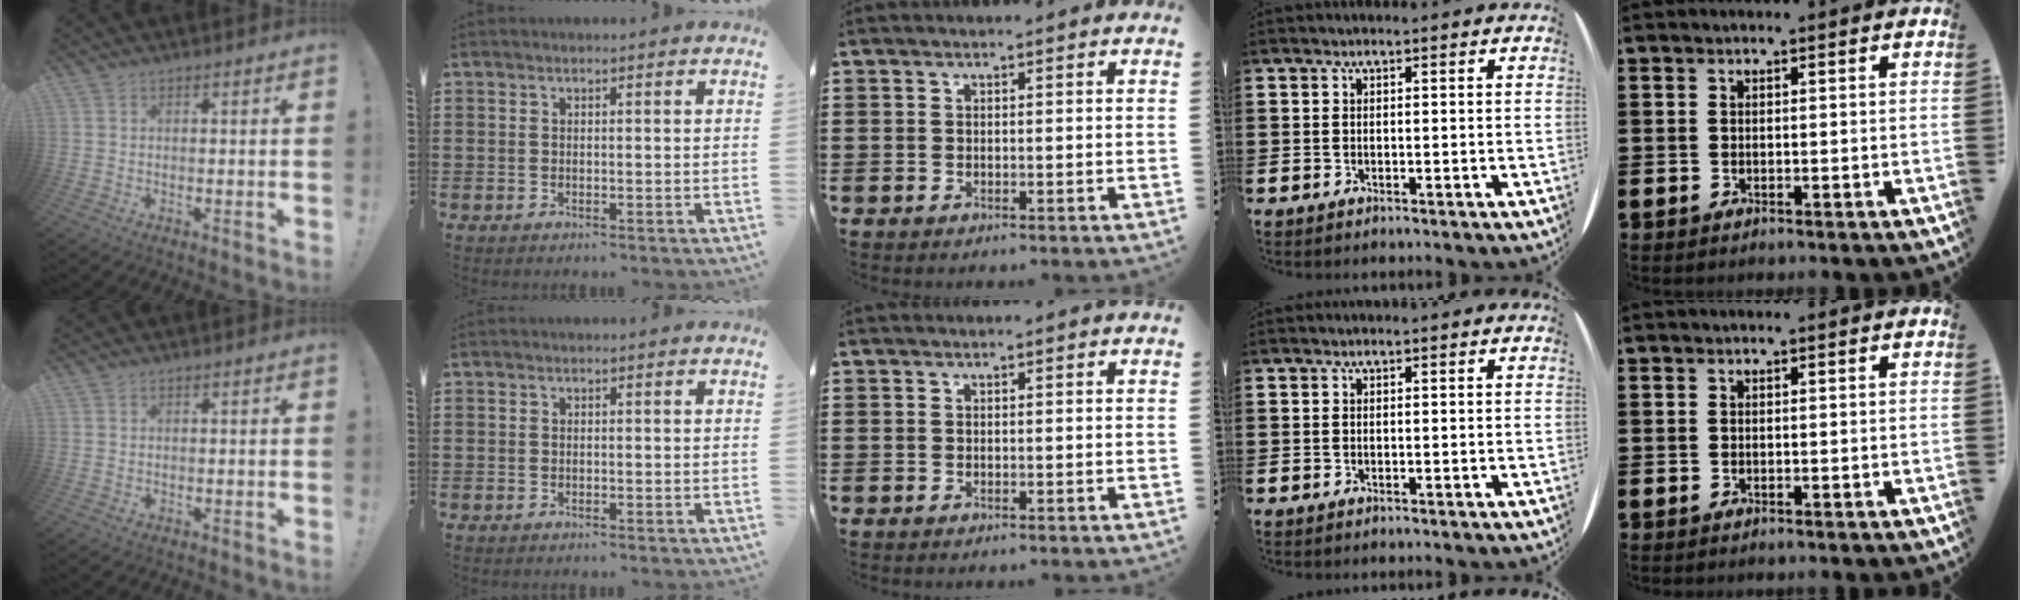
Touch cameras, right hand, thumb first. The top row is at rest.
{}